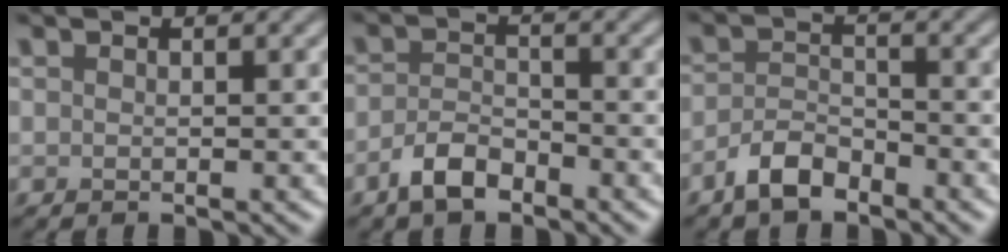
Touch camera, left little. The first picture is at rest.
{"total": 3.3, "force": [-2.4, 1.3, 1.7], "torque": [-0.034, 0.004, -0.052]}
{"total": 3.3, "force": [-2.5, 1.3, 1.6], "torque": [-0.032, 0.006, -0.055]}